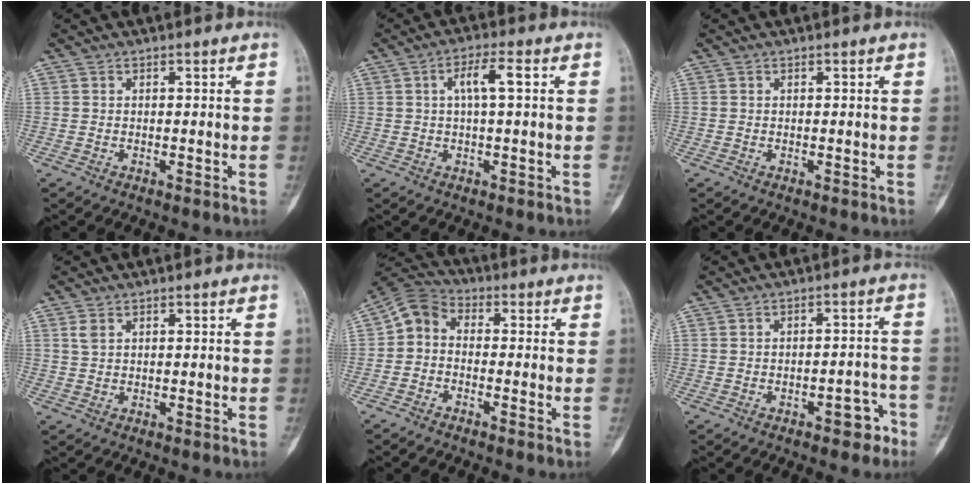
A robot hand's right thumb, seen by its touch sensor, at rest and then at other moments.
{"total": 4.9, "force": [1.0, 1.1, 4.7], "torque": [-0.093, 0.014, 0.016]}
{"total": 0.0}
{"total": 1.5, "force": [0.8, 0.9, 1.0], "torque": [-0.024, 0.006, 0.022]}
{"total": 6.1, "force": [-1.6, 4.8, 3.5], "torque": [-0.055, 0.031, -0.049]}
{"total": 5.6, "force": [-3.3, 2.6, 3.7], "torque": [-0.024, 0.038, -0.037]}